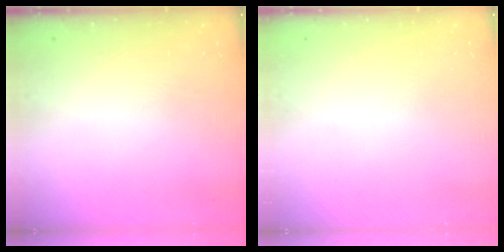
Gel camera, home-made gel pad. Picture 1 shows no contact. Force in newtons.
{"total": 0.0}